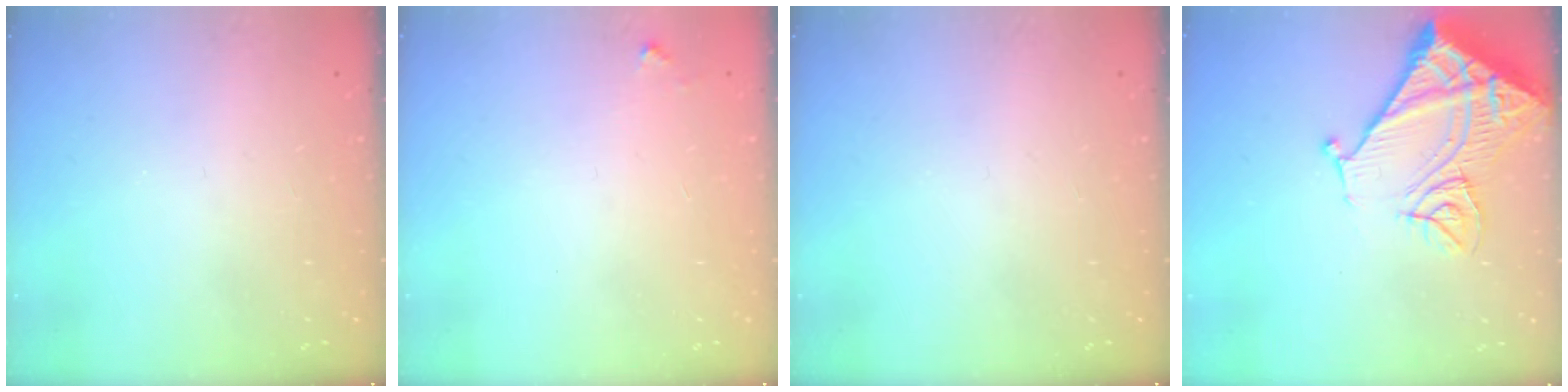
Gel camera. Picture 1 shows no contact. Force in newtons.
{"total": 3.1, "press": 3.1, "slide": 0.1}
{"total": 0.0}
{"total": 18.4, "press": 18.3, "slide": 2.4}